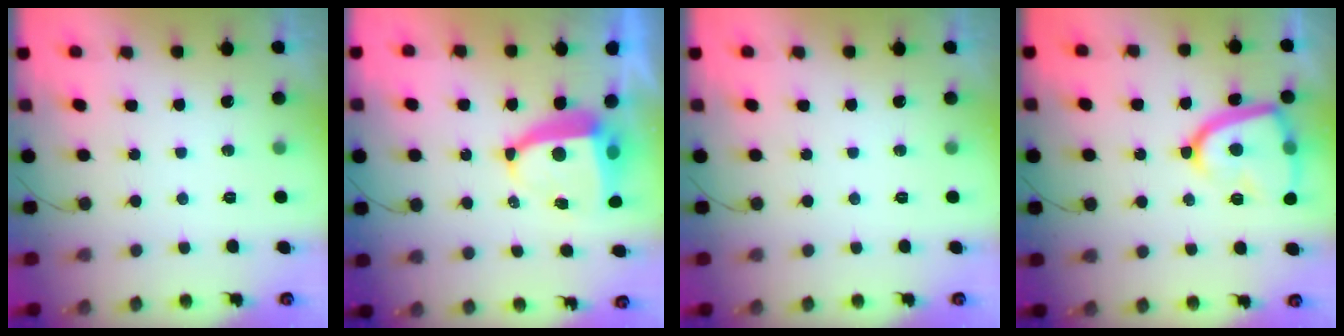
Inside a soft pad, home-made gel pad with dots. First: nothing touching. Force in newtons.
{"total": 9.0, "press": 8.9, "slide": 1.1}
{"total": 0.0}
{"total": 16.8, "press": 16.8, "slide": 1.5}